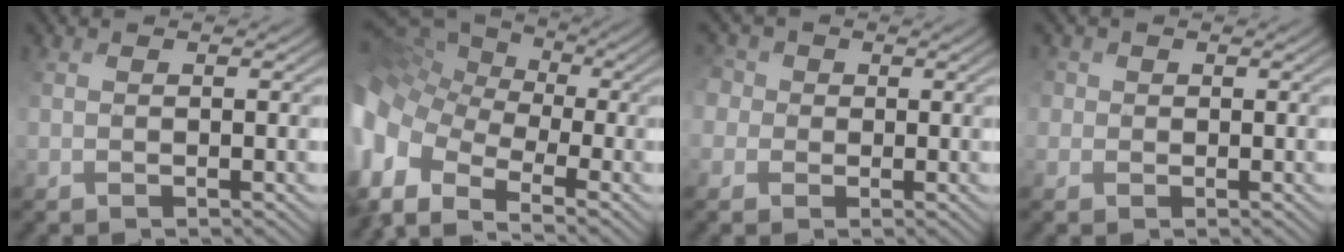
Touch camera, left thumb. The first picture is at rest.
{"total": 15.5, "force": [-4.2, 10.4, 10.7], "torque": [-0.282, -0.002, -0.040]}
{"total": 4.8, "force": [0.6, 4.4, 1.6], "torque": [-0.071, 0.014, -0.018]}
{"total": 2.2, "force": [0.6, 2.1, 0.3], "torque": [-0.016, 0.009, -0.002]}